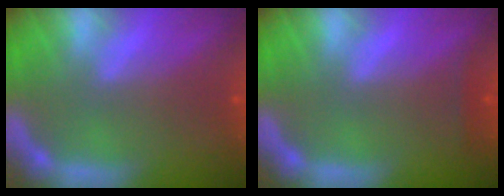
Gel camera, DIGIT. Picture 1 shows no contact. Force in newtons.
{"total": 0.9}